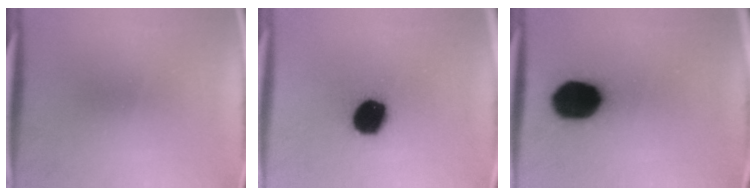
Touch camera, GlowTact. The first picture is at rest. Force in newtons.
{"total": 13.7}
{"total": 17.6}